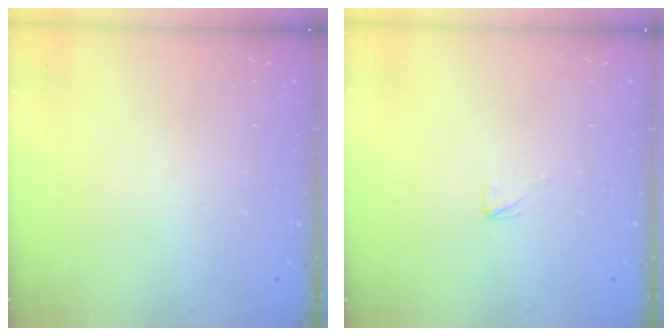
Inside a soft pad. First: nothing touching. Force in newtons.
{"total": 2.1, "press": 2.1, "slide": 0.2}